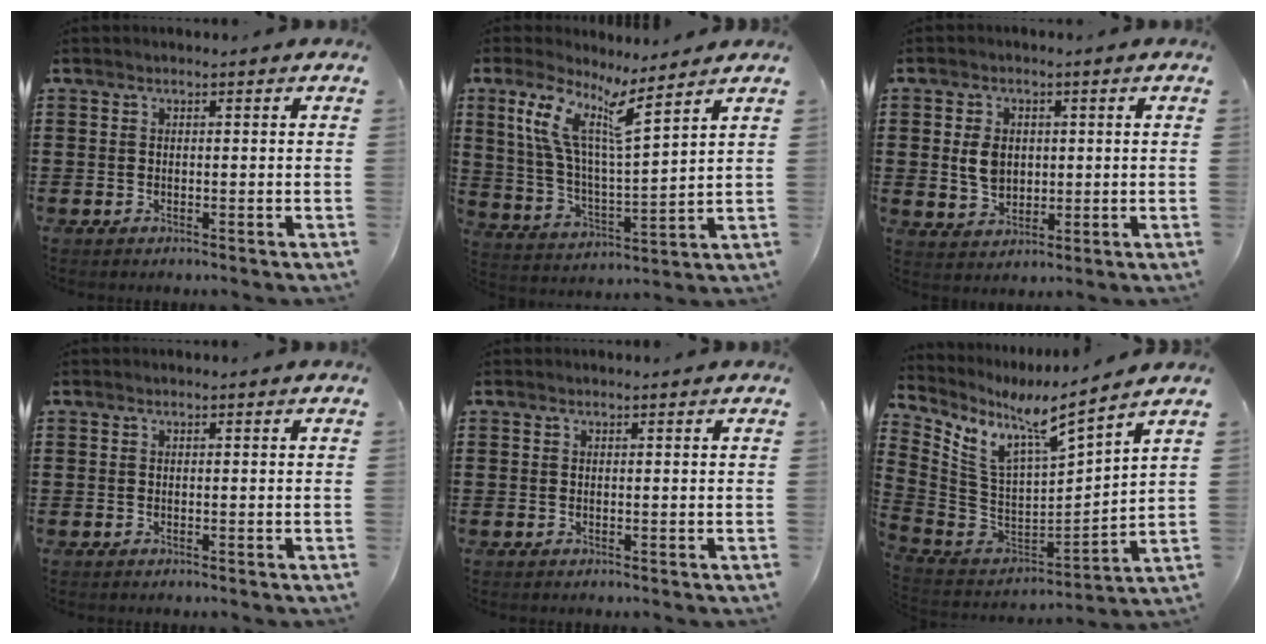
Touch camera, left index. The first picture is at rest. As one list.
[{"total": 9.4, "force": [6.6, 1.4, 6.4], "torque": [-0.147, -0.032, 0.116]}, {"total": 4.5, "force": [0.5, 3.3, 3.0], "torque": [-0.067, 0.005, 0.005]}, {"total": 0.0}, {"total": 0.0}, {"total": 7.1, "force": [5.4, 1.1, 4.4], "torque": [-0.119, -0.059, 0.083]}]